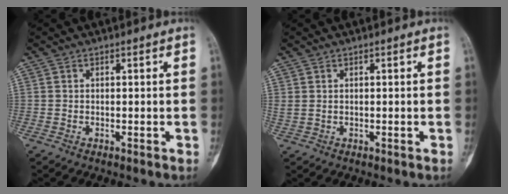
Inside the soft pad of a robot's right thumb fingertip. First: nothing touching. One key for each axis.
{"total": 1.0, "fx": 0.3, "fy": 0.6, "fz": 0.6, "tx": -0.020, "ty": 0.001, "tz": 0.013}